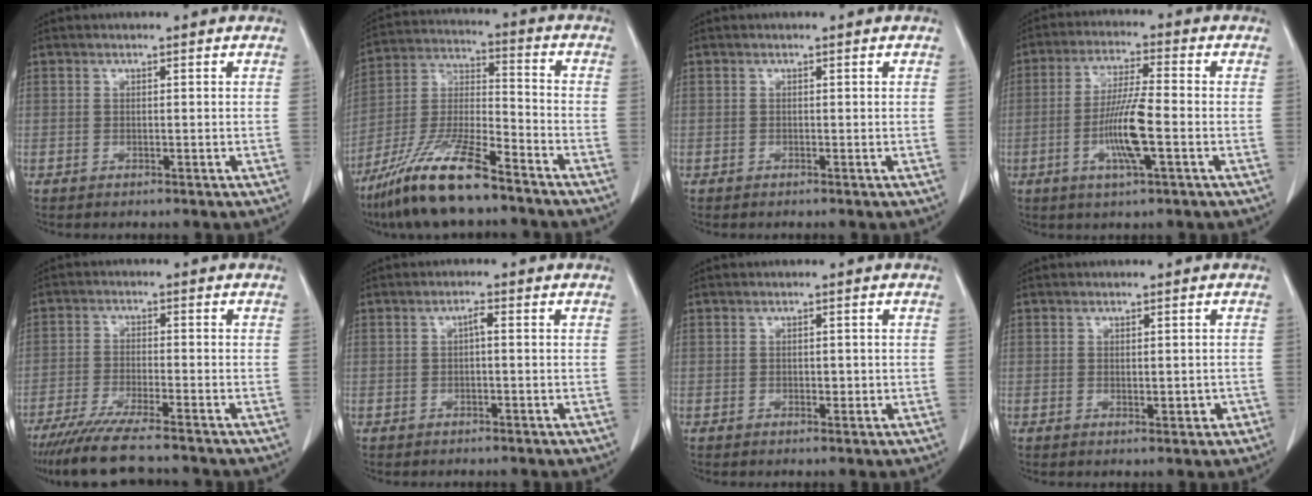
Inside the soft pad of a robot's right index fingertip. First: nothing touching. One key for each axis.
{"total": 14.9, "fx": -10.8, "fy": 2.2, "fz": 10.0, "tx": -0.207, "ty": -0.018, "tz": -0.199}
{"total": 0.0}
{"total": 9.1, "fx": -2.4, "fy": 0.4, "fz": 8.8, "tx": -0.170, "ty": -0.008, "tz": -0.050}
{"total": 11.0, "fx": -9.4, "fy": 0.4, "fz": 5.7, "tx": -0.088, "ty": -0.030, "tz": -0.152}
{"total": 1.3, "fx": 0.0, "fy": 0.3, "fz": 1.3, "tx": -0.023, "ty": 0.004, "tz": 0.000}
{"total": 1.3, "fx": -0.1, "fy": 0.7, "fz": 1.0, "tx": -0.013, "ty": 0.000, "tz": 0.001}
{"total": 2.2, "fx": -0.5, "fy": 1.0, "fz": 1.9, "tx": -0.025, "ty": -0.002, "tz": 0.000}